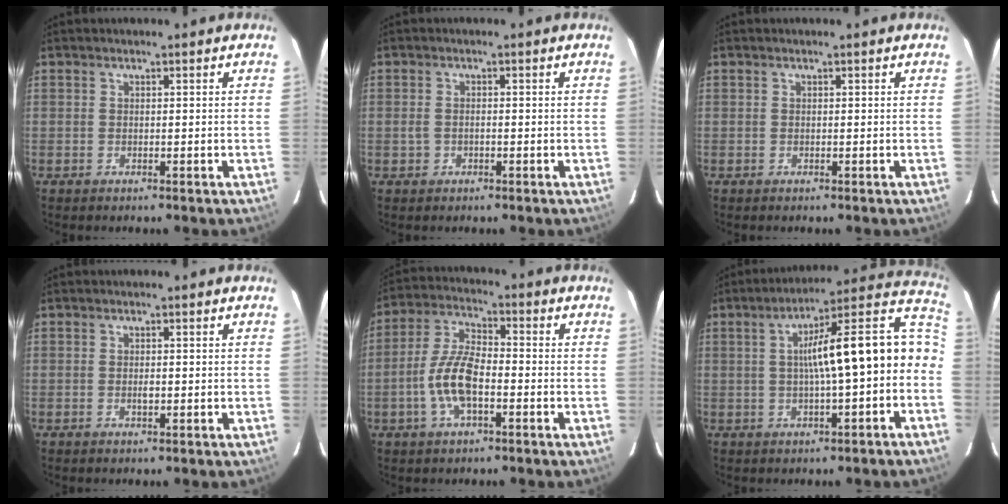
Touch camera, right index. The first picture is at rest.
{"total": 1.6, "force": [-0.6, 1.2, 0.8], "torque": [-0.017, 0.002, -0.009]}
{"total": 0.0}
{"total": 1.2, "force": [-0.2, 0.6, 1.0], "torque": [-0.017, 0.000, -0.004]}
{"total": 9.7, "force": [-3.0, 3.9, 8.4], "torque": [-0.179, 0.007, -0.060]}
{"total": 17.0, "force": [-0.8, 3.1, 16.7], "torque": [-0.222, 0.041, -0.009]}